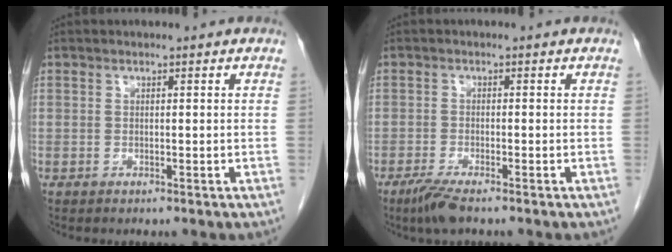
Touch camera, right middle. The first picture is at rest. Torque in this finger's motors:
{"motor_torque": [0.41, -0.25, 0.03, 0.04]}